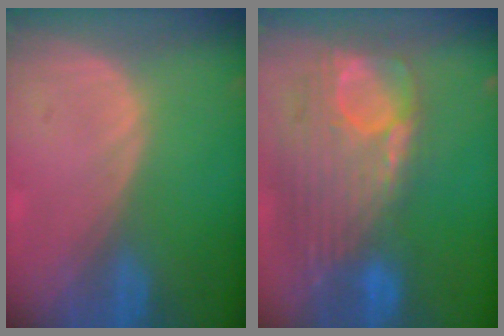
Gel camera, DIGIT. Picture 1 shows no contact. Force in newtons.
{"total": 12.7, "press": 10.7, "slide": 6.8}